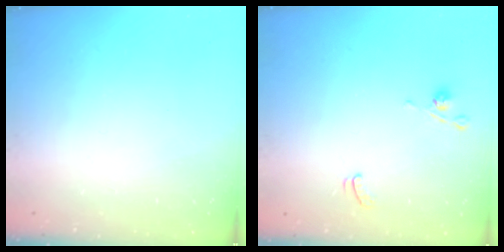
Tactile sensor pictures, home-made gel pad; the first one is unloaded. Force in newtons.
{"total": 0.0}